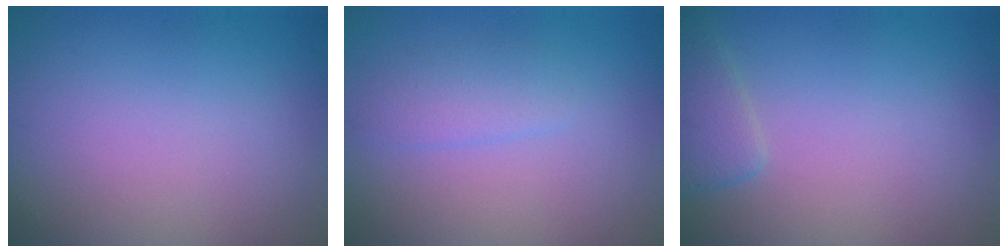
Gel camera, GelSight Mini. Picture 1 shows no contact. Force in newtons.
{"total": 1.8, "press": 1.8, "slide": 0.0}
{"total": 2.1, "press": 2.1, "slide": 0.2}